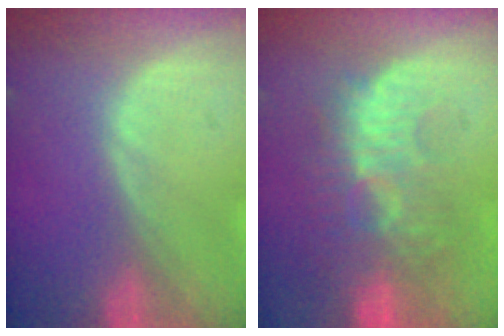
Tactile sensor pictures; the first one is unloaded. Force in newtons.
{"total": 10.0, "press": 9.2, "slide": 3.8}